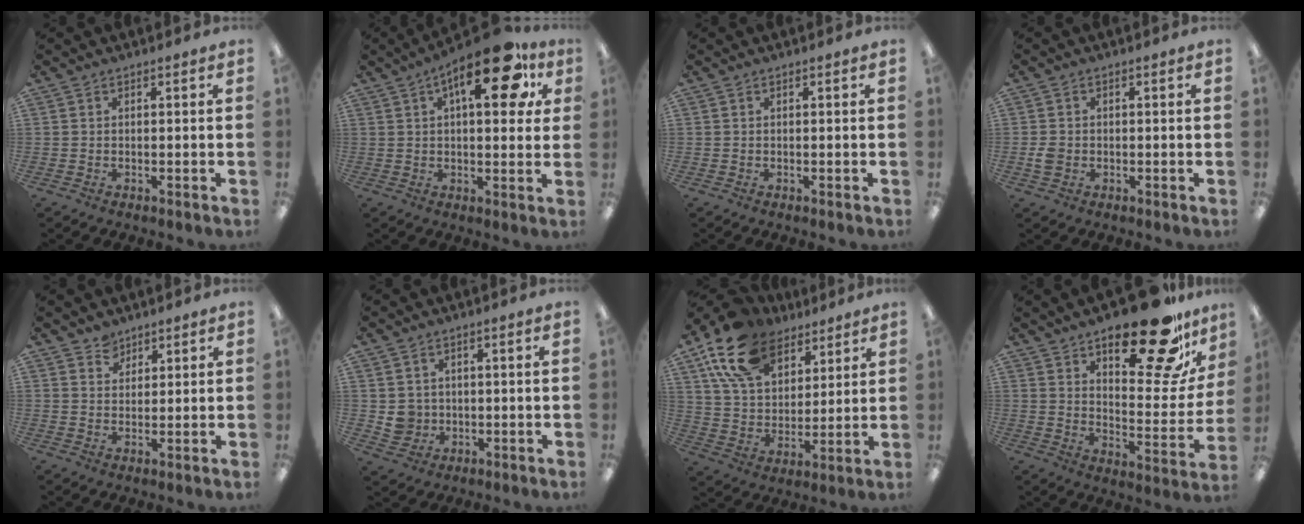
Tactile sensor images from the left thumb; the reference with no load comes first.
{"total": 17.8, "force": [8.0, 7.0, 14.3], "torque": [-0.188, -0.027, 0.117]}
{"total": 0.0}
{"total": 2.6, "force": [-0.4, 2.2, 1.4], "torque": [-0.016, 0.001, -0.009]}
{"total": 3.6, "force": [3.0, 2.0, -0.2], "torque": [0.002, -0.014, 0.056]}
{"total": 4.2, "force": [0.6, 4.1, 0.7], "torque": [-0.014, 0.008, 0.014]}
{"total": 18.0, "force": [11.6, 10.5, 9.0], "torque": [-0.178, -0.044, 0.219]}
{"total": 23.5, "force": [16.2, 7.8, 15.2], "torque": [-0.196, -0.112, 0.258]}